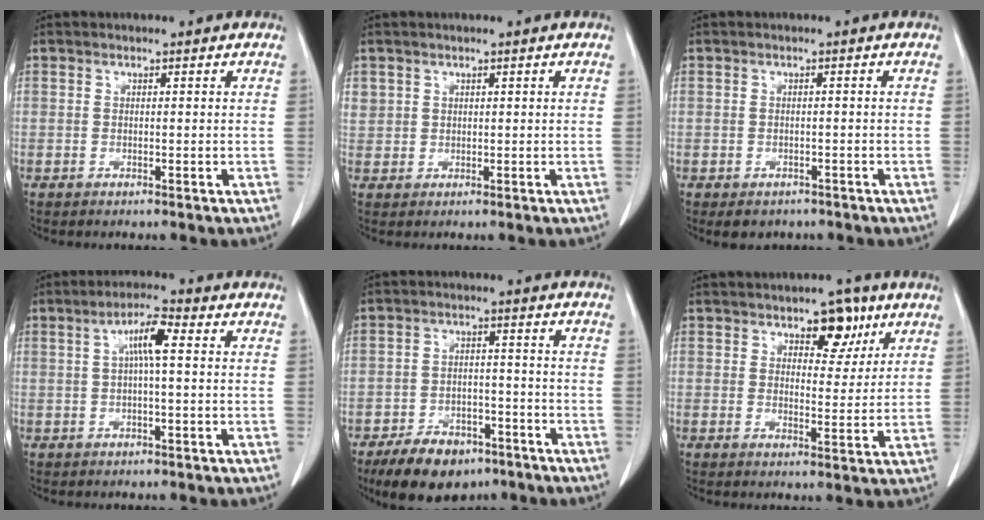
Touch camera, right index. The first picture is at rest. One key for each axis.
{"total": 2.3, "fx": 1.1, "fy": 2.0, "fz": 0.4, "tx": -0.007, "ty": 0.015, "tz": 0.024}
{"total": 3.2, "fx": -2.4, "fy": 2.1, "fz": 0.7, "tx": -0.005, "ty": 0.003, "tz": -0.029}
{"total": 4.9, "fx": 0.9, "fy": 0.5, "fz": 4.8, "tx": -0.089, "ty": 0.012, "tz": 0.014}
{"total": 10.0, "fx": -7.2, "fy": 5.1, "fz": 4.8, "tx": -0.082, "ty": 0.000, "tz": -0.115}
{"total": 6.0, "fx": 3.5, "fy": 3.1, "fz": 3.8, "tx": -0.046, "ty": 0.003, "tz": 0.048}